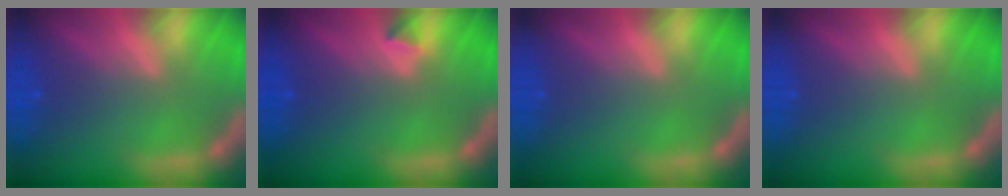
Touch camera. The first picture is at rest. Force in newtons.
{"total": 0.9}
{"total": 0.0}
{"total": 0.0}